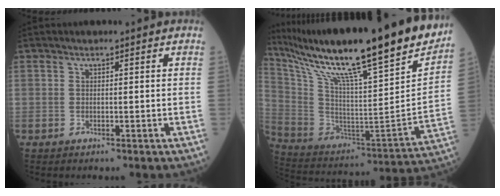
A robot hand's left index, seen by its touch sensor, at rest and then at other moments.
{"total": 32.3, "force": [25.4, 1.5, 19.9], "torque": [-0.357, -0.062, 0.388]}